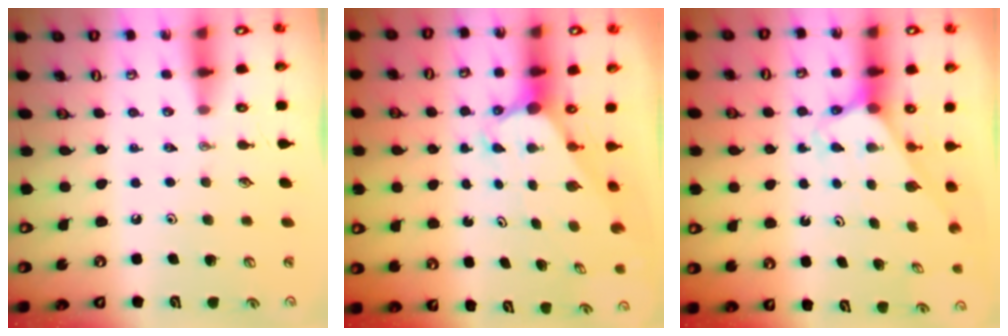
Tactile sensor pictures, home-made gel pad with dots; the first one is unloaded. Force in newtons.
{"total": 2.5, "press": 2.5, "slide": 0.1}
{"total": 2.6, "press": 2.6, "slide": 0.2}